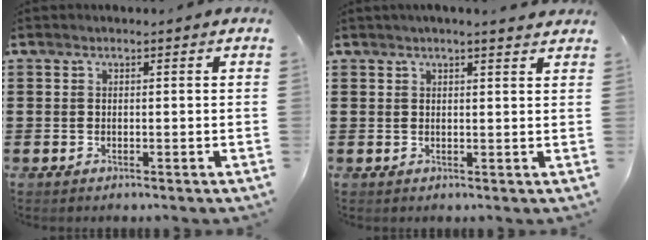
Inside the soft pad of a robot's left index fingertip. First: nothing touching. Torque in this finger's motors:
{"motor_torque": [1.07, -1.07, 0.20, 0.03]}